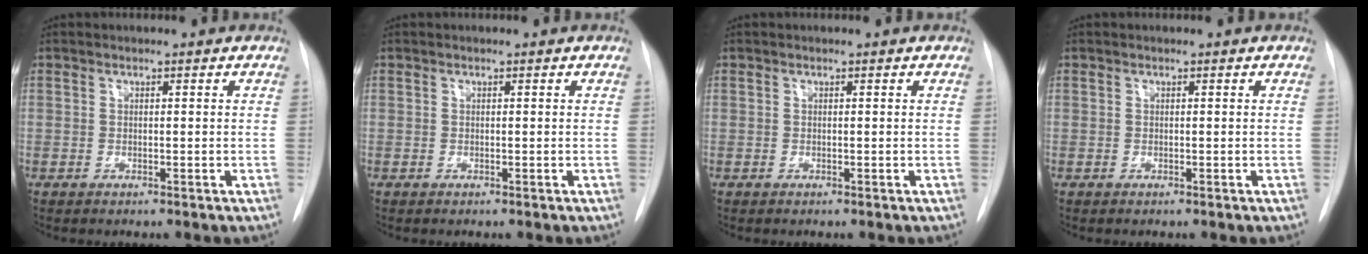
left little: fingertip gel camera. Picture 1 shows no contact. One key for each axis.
{"total": 0.0}
{"total": 0.0}
{"total": 0.0}